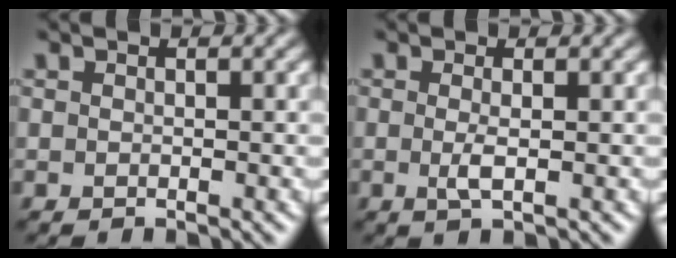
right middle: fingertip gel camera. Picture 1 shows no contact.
{"total": 1.5, "force": [-0.1, 0.3, 1.4], "torque": [-0.030, -0.004, -0.003]}